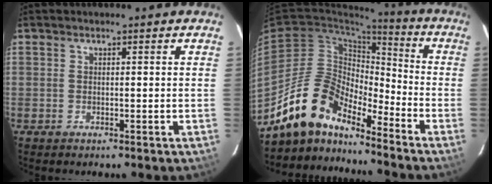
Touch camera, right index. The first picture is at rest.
{"total": 13.5, "force": [-12.0, 4.1, 4.9], "torque": [-0.096, 0.017, -0.234]}